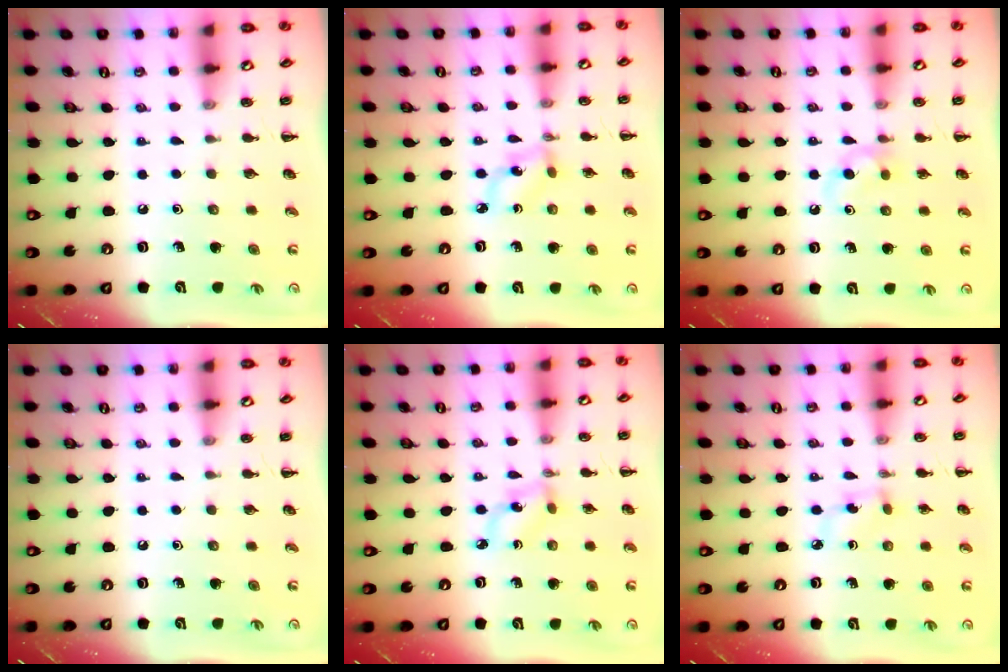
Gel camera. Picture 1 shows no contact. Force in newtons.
{"total": 2.8, "press": 2.7, "slide": 0.8}
{"total": 5.1, "press": 4.7, "slide": 1.9}
{"total": 0.7, "press": 0.6, "slide": 0.4}
{"total": 2.8, "press": 2.7, "slide": 0.8}
{"total": 4.6, "press": 4.4, "slide": 1.5}